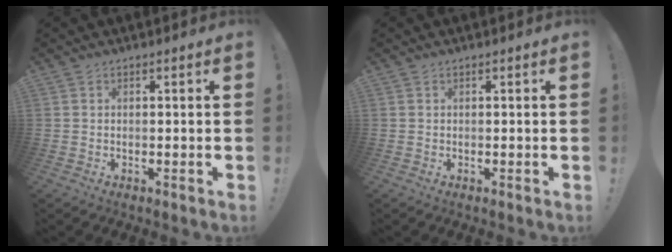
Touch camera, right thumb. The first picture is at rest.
{"total": 0.0}